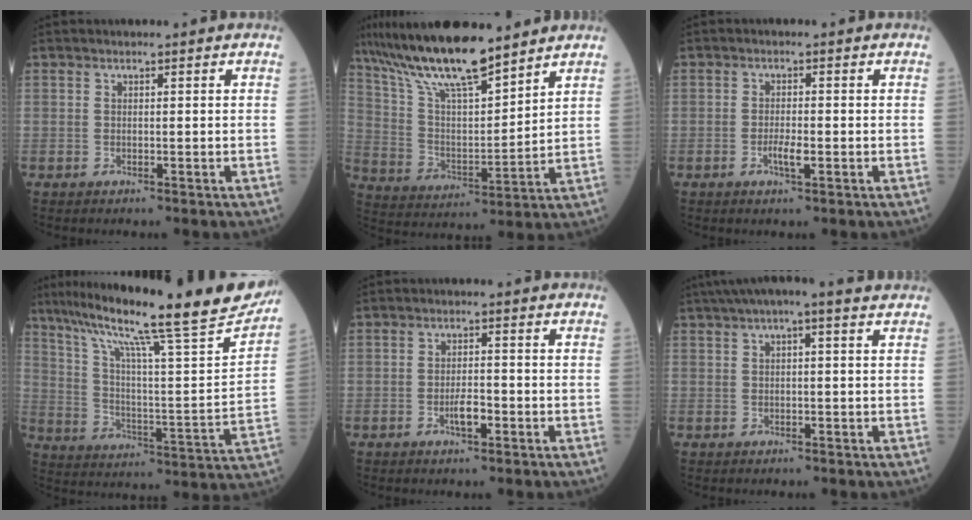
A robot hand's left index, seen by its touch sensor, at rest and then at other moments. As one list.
[{"total": 15.8, "force": [12.9, 2.3, 8.8], "torque": [-0.171, 0.007, 0.242]}, {"total": 2.4, "force": [-0.9, 0.4, 2.2], "torque": [-0.044, -0.001, -0.014]}, {"total": 28.1, "force": [22.5, 0.7, 16.8], "torque": [-0.280, -0.031, 0.319]}, {"total": 2.8, "force": [-1.2, 0.8, 2.4], "torque": [-0.045, 0.002, -0.021]}, {"total": 6.3, "force": [4.0, 0.6, 4.8], "torque": [-0.085, 0.043, 0.059]}]